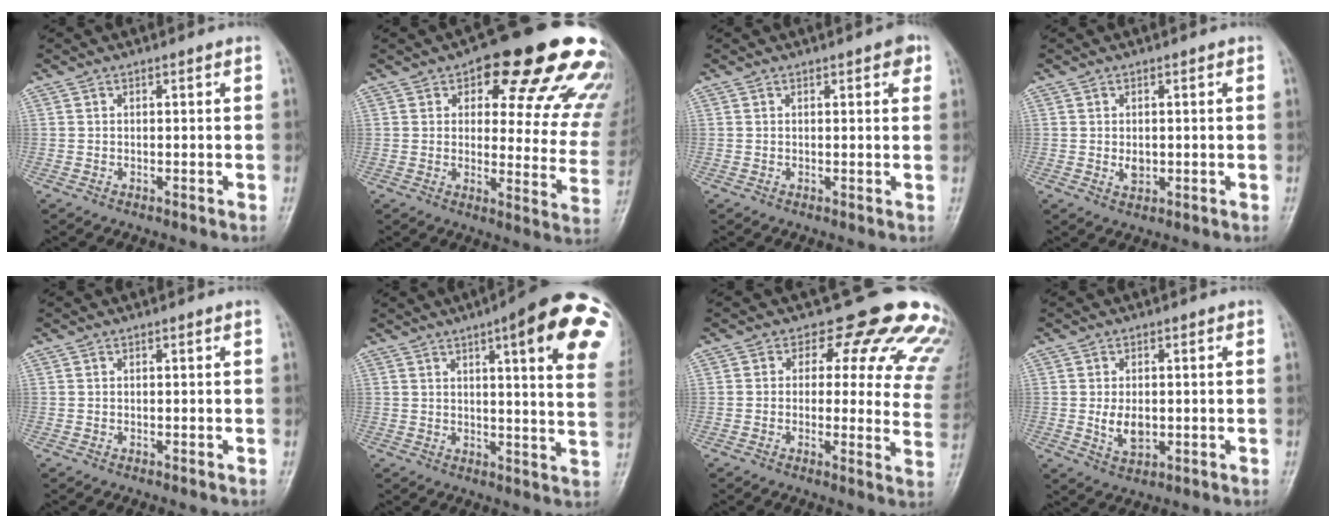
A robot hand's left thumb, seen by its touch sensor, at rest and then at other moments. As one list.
[{"total": 22.9, "force": [14.2, 9.2, 15.5], "torque": [-0.142, -0.049, 0.168]}, {"total": 2.8, "force": [1.4, 1.1, 2.1], "torque": [-0.016, -0.001, 0.012]}, {"total": 2.2, "force": [0.0, 1.7, 1.5], "torque": [-0.015, -0.003, 0.003]}, {"total": 0.0}, {"total": 21.3, "force": [9.1, 4.5, 18.7], "torque": [-0.209, -0.020, 0.104]}, {"total": 17.9, "force": [13.7, 8.3, 7.9], "torque": [-0.037, -0.078, 0.127]}, {"total": 4.6, "force": [-0.2, 3.0, 3.5], "torque": [-0.051, -0.006, 0.002]}]